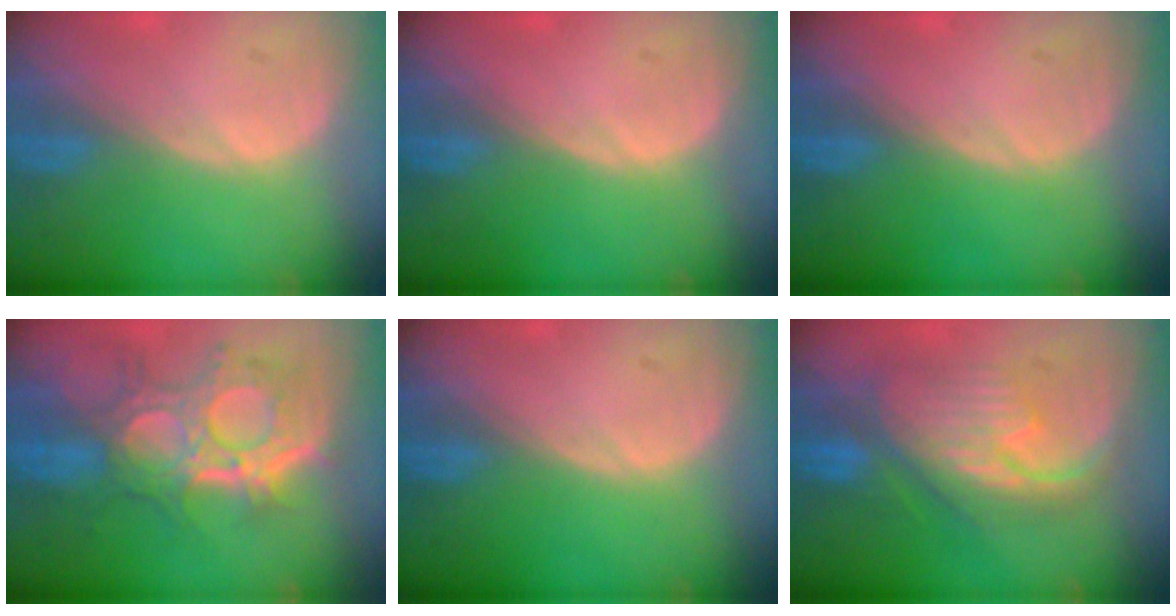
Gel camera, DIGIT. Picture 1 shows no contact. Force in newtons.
{"total": 0.0}
{"total": 0.0}
{"total": 10.8, "press": 10.2, "slide": 3.8}
{"total": 0.0}
{"total": 8.3, "press": 8.3, "slide": 0.2}